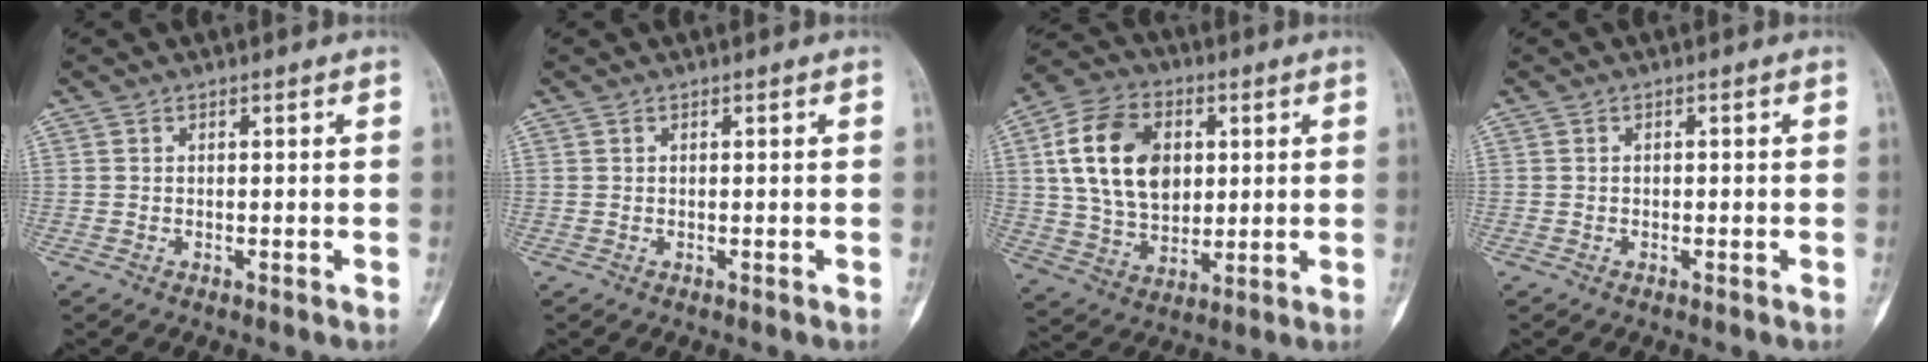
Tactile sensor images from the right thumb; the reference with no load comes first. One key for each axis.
{"total": 0.0}
{"total": 17.0, "fx": 3.6, "fy": 11.8, "fz": 11.7, "tx": -0.183, "ty": -0.002, "tz": 0.067}
{"total": 0.0}